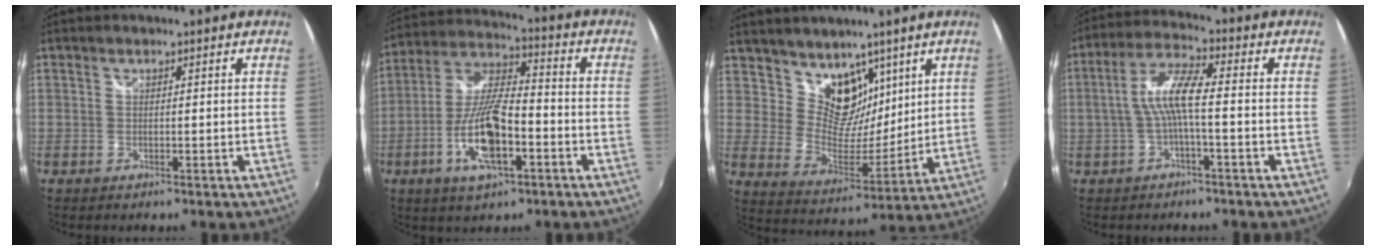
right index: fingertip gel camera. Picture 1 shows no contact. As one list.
[{"total": 13.9, "force": [-5.4, 4.4, 12.0], "torque": [-0.253, -0.006, -0.101]}, {"total": 11.4, "force": [7.5, 7.3, 4.4], "torque": [-0.066, -0.014, 0.143]}, {"total": 7.1, "force": [-1.2, 0.9, 7.0], "torque": [-0.152, 0.012, -0.022]}]